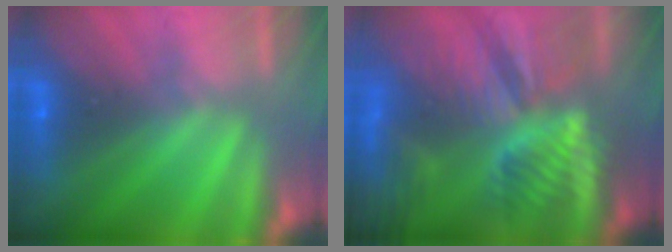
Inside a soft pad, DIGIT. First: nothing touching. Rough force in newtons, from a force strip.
{"total": 8.5}